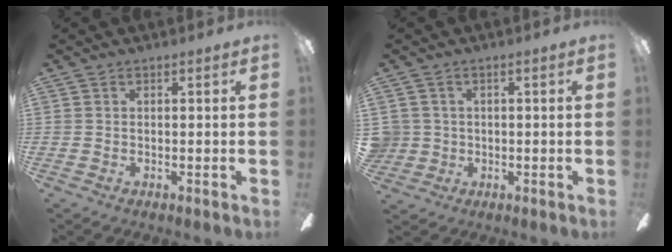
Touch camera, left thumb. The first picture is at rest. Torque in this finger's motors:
{"motor_torque": [-0.10, 0.01, 0.00, -0.01, 0.00]}